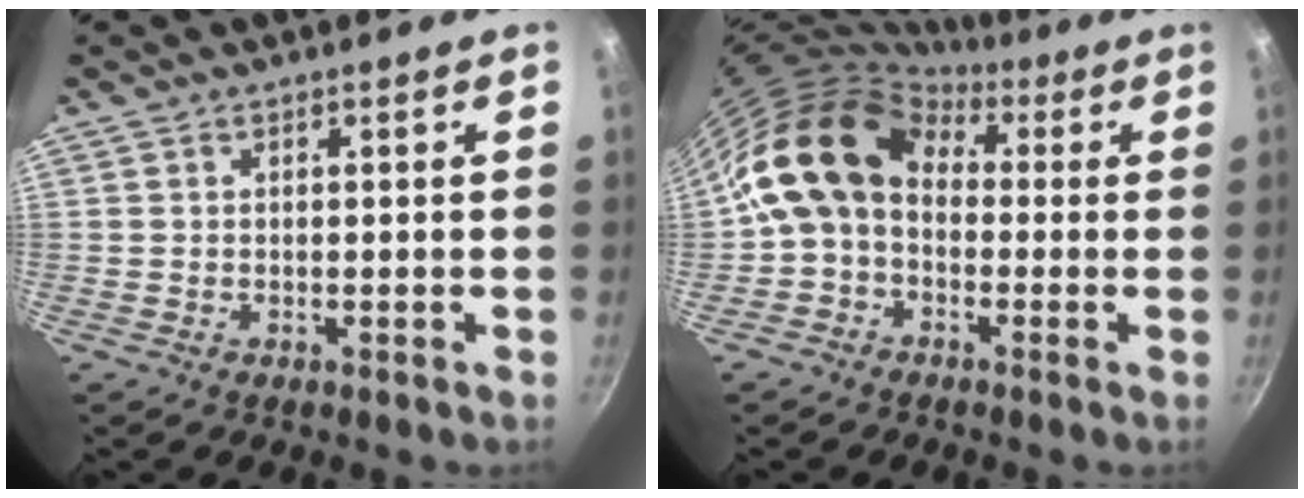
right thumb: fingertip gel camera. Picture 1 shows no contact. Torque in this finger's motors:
{"motor_torque": [-0.49, 1.72, 1.09, -1.04, 0.26]}